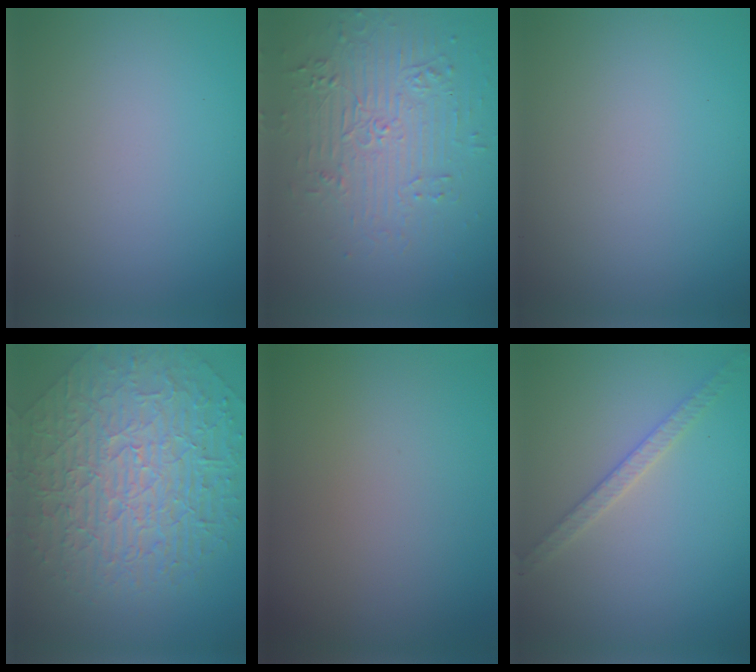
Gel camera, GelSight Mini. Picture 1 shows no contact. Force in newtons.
{"total": 4.3, "press": 3.7, "slide": 2.2}
{"total": 0.0}
{"total": 8.8, "press": 6.6, "slide": 5.8}
{"total": 0.0}
{"total": 2.1, "press": 2.0, "slide": 0.6}